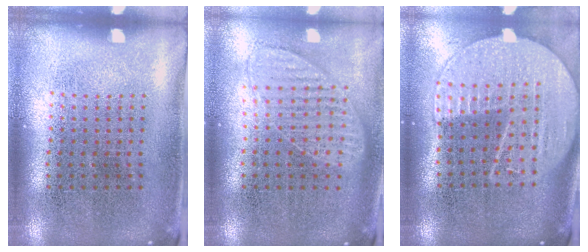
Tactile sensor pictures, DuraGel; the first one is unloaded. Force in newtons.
{"total": 1.0, "press": 1.0, "slide": 0.1}
{"total": 2.1, "press": 1.8, "slide": 1.0}